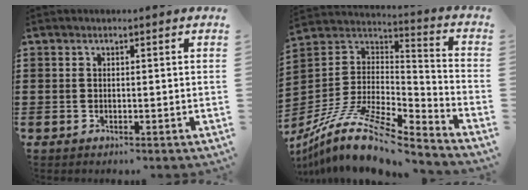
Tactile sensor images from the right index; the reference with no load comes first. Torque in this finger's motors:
{"motor_torque": [1.06, 1.08, 0.85, 0.21]}